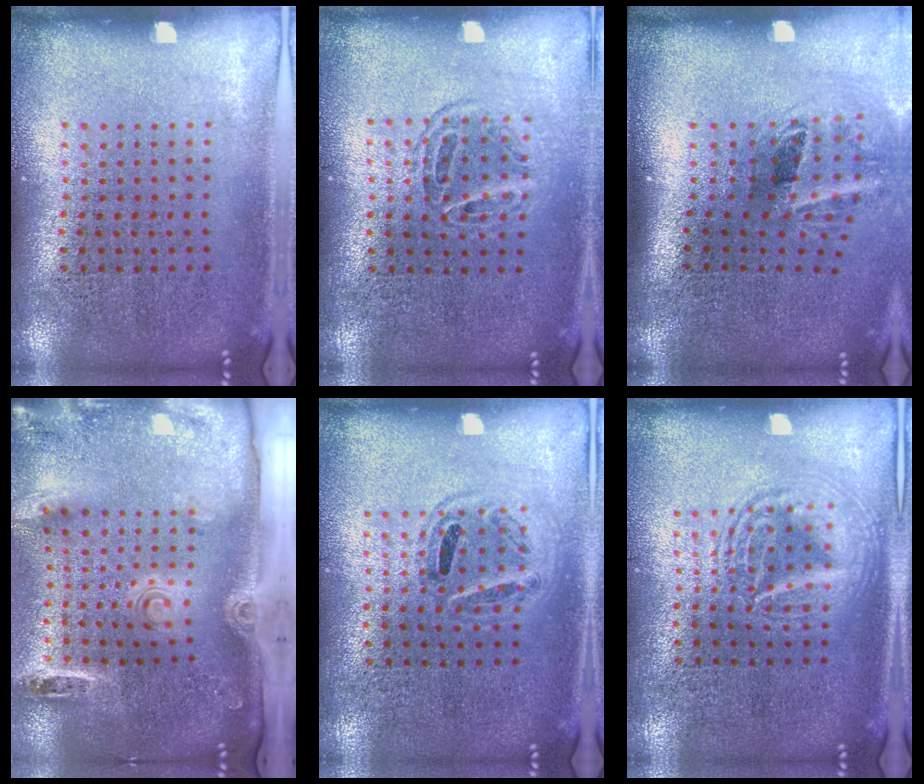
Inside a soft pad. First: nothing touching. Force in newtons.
{"total": 1.2, "press": 1.0, "slide": 0.6}
{"total": 2.1, "press": 1.3, "slide": 1.7}
{"total": 2.9, "press": 2.0, "slide": 2.1}
{"total": 1.0, "press": 0.9, "slide": 0.3}
{"total": 2.9, "press": 2.8, "slide": 0.4}